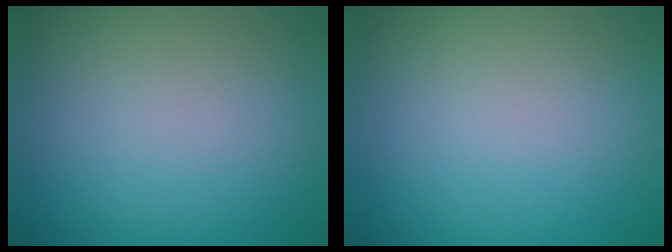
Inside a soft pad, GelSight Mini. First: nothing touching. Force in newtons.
{"total": 0.0}